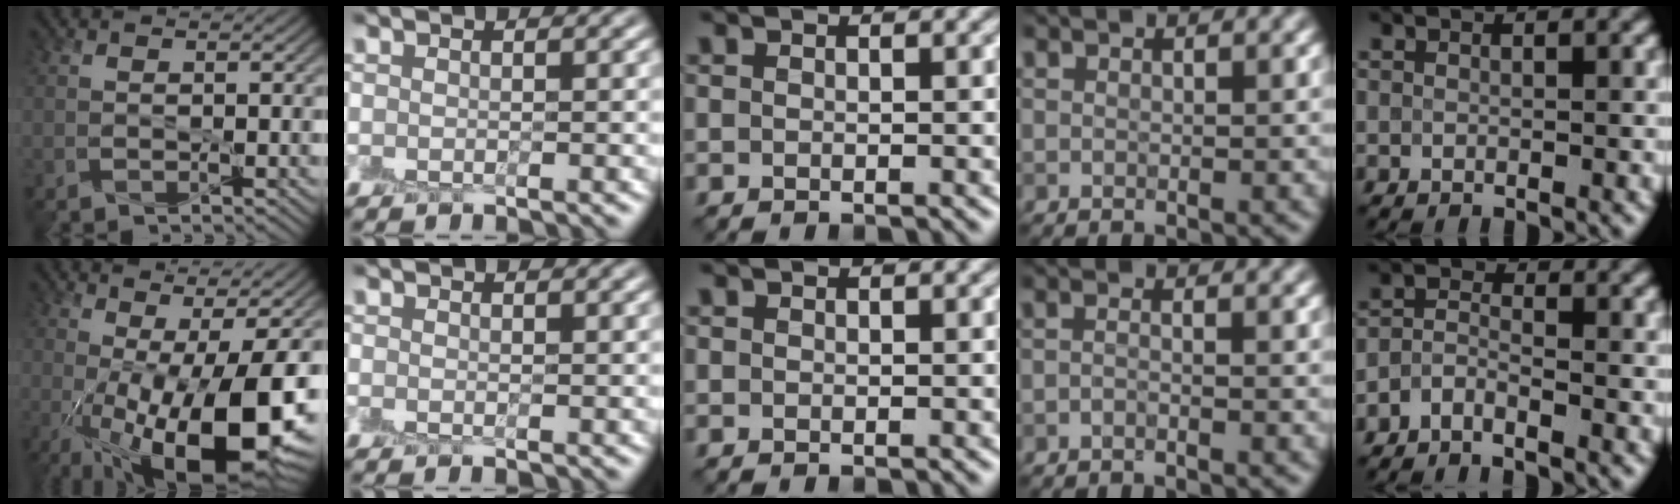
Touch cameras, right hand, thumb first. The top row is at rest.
{"thumb": {"total": 18.0, "force": [-4.1, 6.5, 16.3], "torque": [-0.258, -0.017, -0.053]}, "index": {"total": 0.6, "force": [-0.2, 0.5, 0.4], "torque": [-0.007, -0.004, -0.003]}, "ring": {"total": 1.0, "force": [-0.9, 0.1, 0.6], "torque": [-0.013, -0.003, -0.022]}, "little": {"total": 1.6, "force": [-1.3, 0.5, 0.9], "torque": [-0.021, 0.002, -0.031]}}